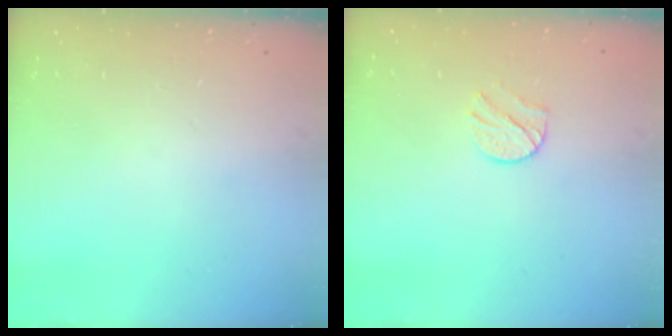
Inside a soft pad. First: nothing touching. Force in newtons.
{"total": 6.4, "press": 6.4, "slide": 0.6}